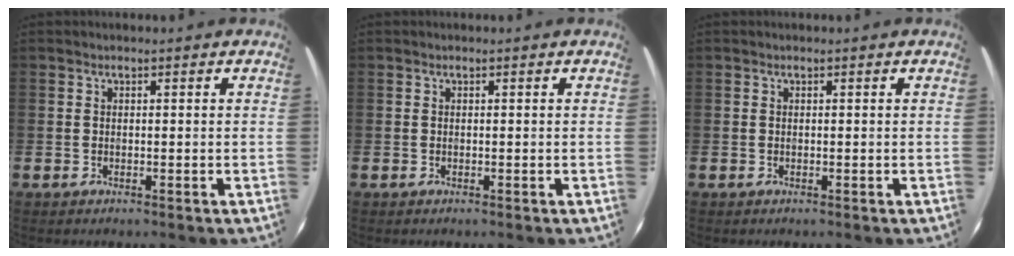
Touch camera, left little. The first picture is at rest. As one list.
[{"total": 0.0}, {"total": 0.0}]